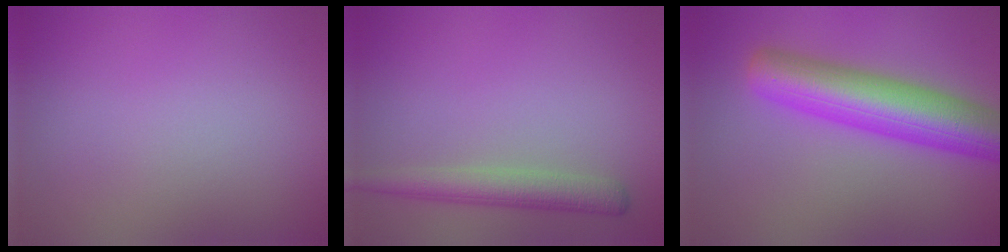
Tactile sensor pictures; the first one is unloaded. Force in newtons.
{"total": 3.3, "press": 3.3, "slide": 0.1}
{"total": 8.4, "press": 8.4, "slide": 0.2}